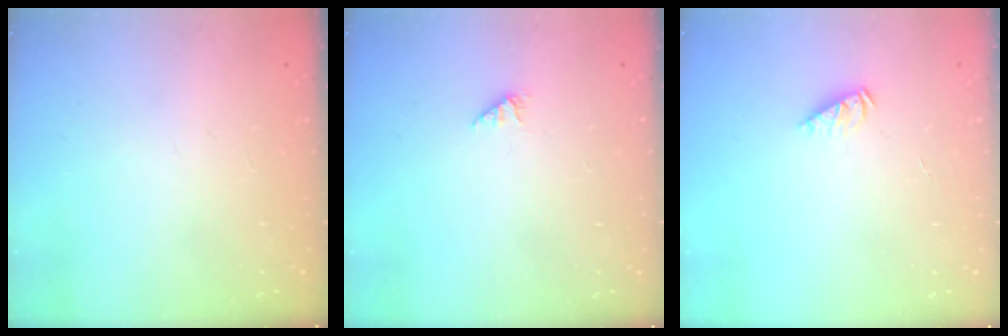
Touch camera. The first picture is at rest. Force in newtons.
{"total": 1.0, "press": 1.0, "slide": 0.2}
{"total": 2.0, "press": 2.0, "slide": 0.2}